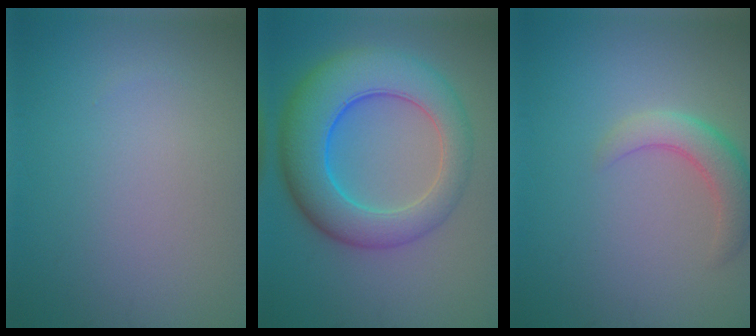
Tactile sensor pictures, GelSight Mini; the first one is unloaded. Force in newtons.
{"total": 9.2, "press": 9.2, "slide": 0.3}
{"total": 3.4, "press": 3.4, "slide": 0.2}